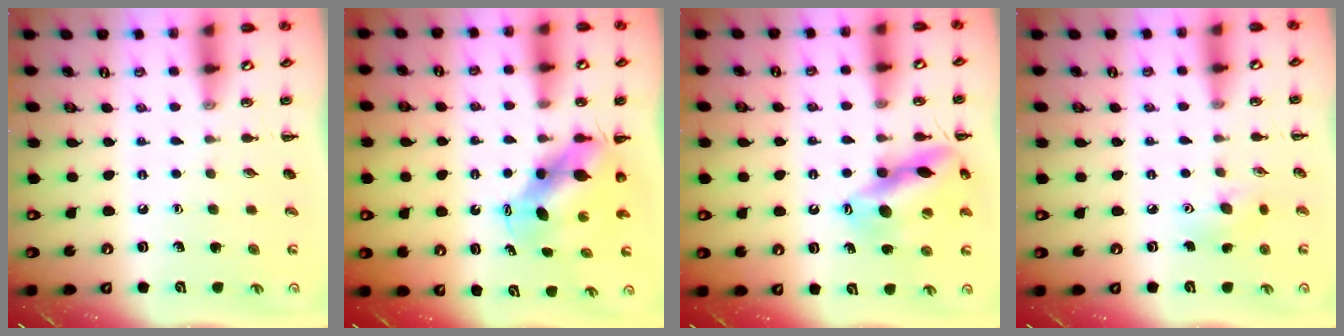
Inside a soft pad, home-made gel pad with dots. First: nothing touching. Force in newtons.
{"total": 6.5, "press": 6.4, "slide": 1.3}
{"total": 14.7, "press": 14.6, "slide": 2.3}
{"total": 5.6, "press": 5.5, "slide": 1.0}